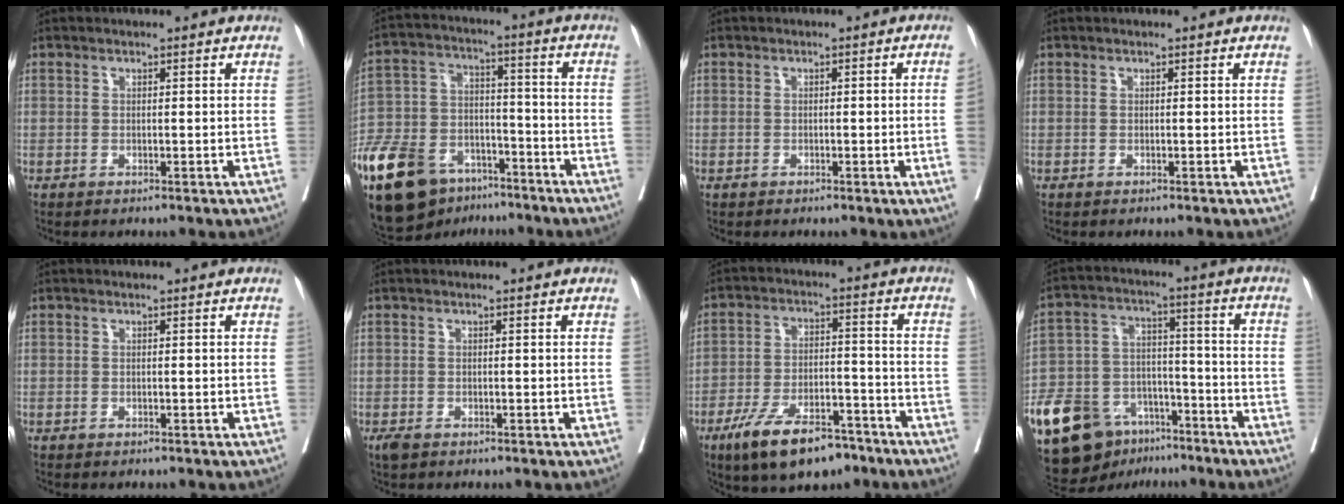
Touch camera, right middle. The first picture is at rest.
{"total": 24.6, "force": [-16.3, 13.1, 13.0], "torque": [-0.333, -0.014, -0.282]}
{"total": 2.3, "force": [-0.4, -0.3, 2.3], "torque": [-0.032, 0.006, -0.003]}
{"total": 0.0}
{"total": 0.5, "force": [-0.5, 0.1, 0.2], "torque": [0.001, -0.001, -0.010]}
{"total": 1.5, "force": [-1.0, 0.7, 0.9], "torque": [-0.021, -0.005, -0.014]}
{"total": 12.4, "force": [-8.7, 4.4, 7.6], "torque": [-0.134, -0.003, -0.147]}
{"total": 20.6, "force": [-13.2, 11.6, 10.7], "torque": [-0.249, 0.016, -0.225]}